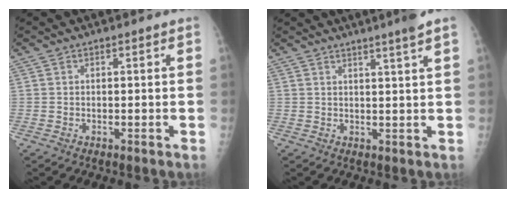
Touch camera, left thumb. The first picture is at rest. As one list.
[{"total": 4.5, "force": [3.2, -0.8, 3.1], "torque": [-0.041, -0.010, 0.046]}]